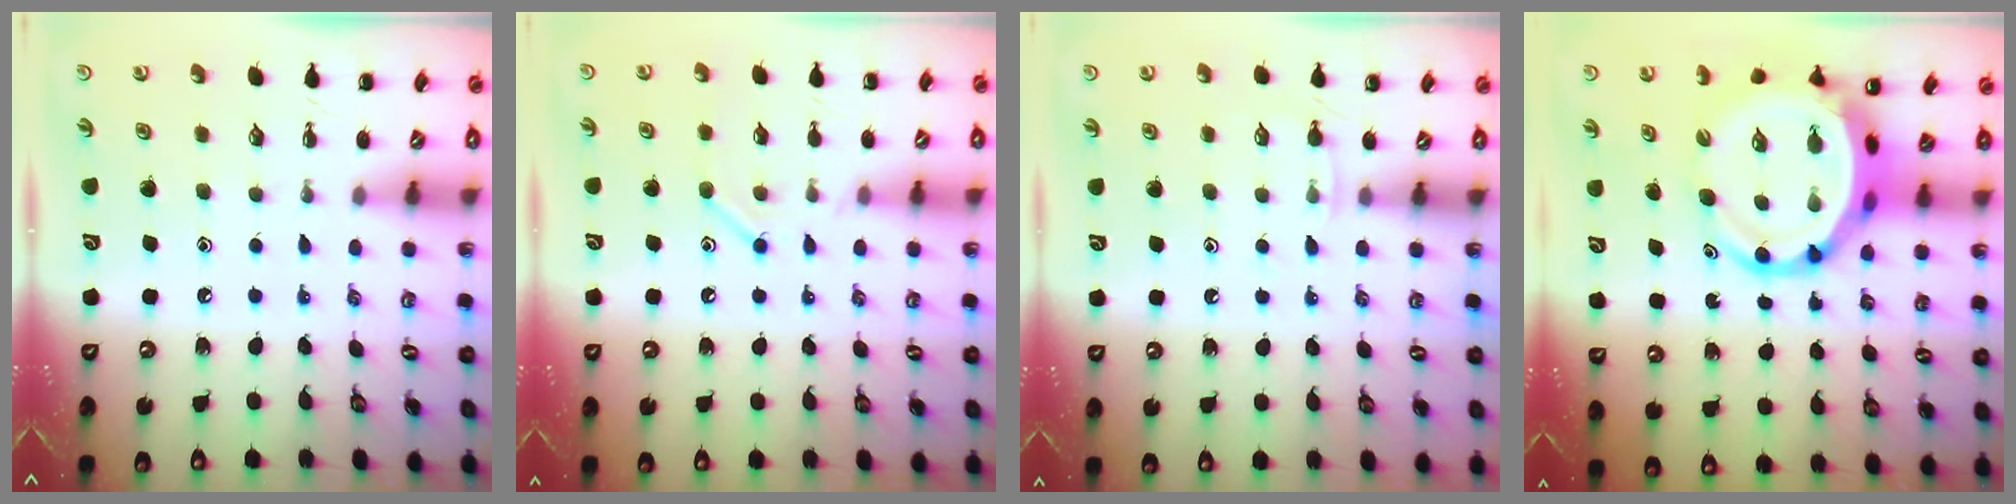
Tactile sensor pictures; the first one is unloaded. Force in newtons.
{"total": 8.4, "press": 8.3, "slide": 1.4}
{"total": 4.4, "press": 4.2, "slide": 1.4}
{"total": 10.7, "press": 10.2, "slide": 3.1}